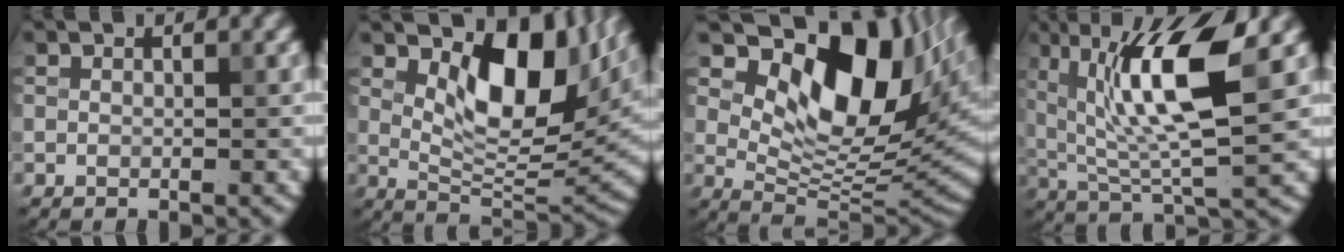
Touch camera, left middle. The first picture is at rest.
{"total": 9.0, "force": [3.5, 4.2, 7.1], "torque": [-0.110, -0.011, 0.057]}
{"total": 12.2, "force": [5.5, 6.2, 9.0], "torque": [-0.135, -0.006, 0.102]}
{"total": 9.2, "force": [3.0, 2.1, 8.4], "torque": [-0.156, -0.001, 0.057]}